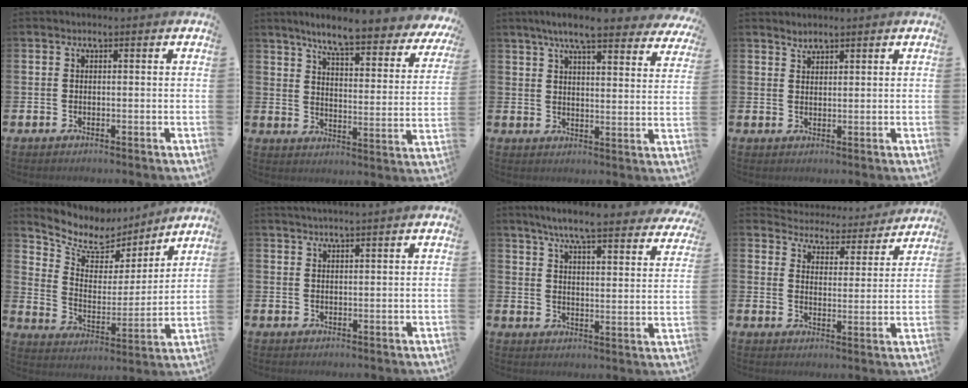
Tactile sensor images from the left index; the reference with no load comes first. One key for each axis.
{"total": 7.9, "fx": 7.0, "fy": 0.5, "fz": 3.5, "tx": -0.079, "ty": -0.055, "tz": 0.115}
{"total": 7.7, "fx": 6.8, "fy": 1.0, "fz": 3.4, "tx": -0.073, "ty": -0.032, "tz": 0.117}
{"total": 1.6, "fx": 1.5, "fy": 0.4, "fz": 0.0, "tx": 0.003, "ty": 0.000, "tz": 0.028}
{"total": 8.3, "fx": 7.5, "fy": 3.4, "fz": 1.1, "tx": -0.071, "ty": -0.056, "tz": 0.133}
{"total": 1.6, "fx": 1.6, "fy": -0.4, "fz": 0.2, "tx": -0.003, "ty": -0.004, "tz": 0.030}
{"total": 6.9, "fx": 6.4, "fy": 0.2, "fz": 2.6, "tx": -0.059, "ty": -0.044, "tz": 0.107}
{"total": 4.6, "fx": 4.4, "fy": 1.1, "fz": -0.1, "tx": -0.015, "ty": -0.043, "tz": 0.072}